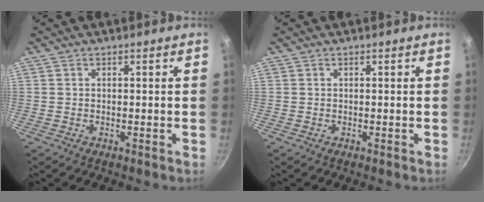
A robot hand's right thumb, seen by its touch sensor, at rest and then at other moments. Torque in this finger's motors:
{"motor_torque": [0.00, 0.00, 0.02, 0.01, 0.00]}